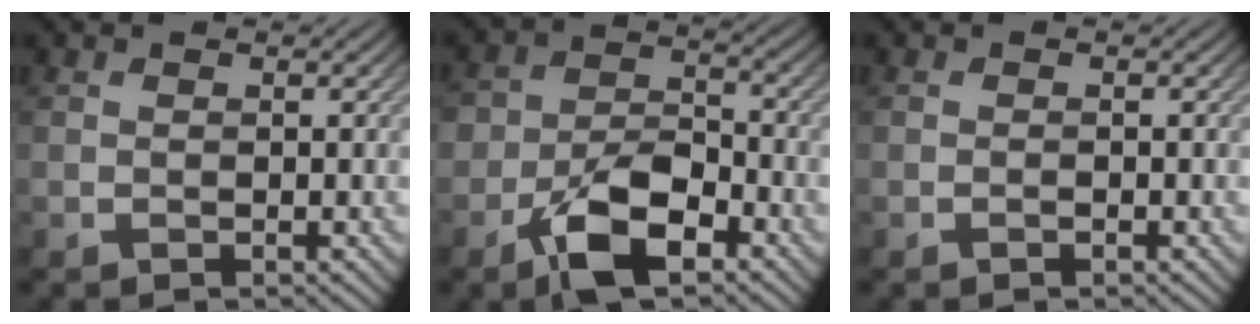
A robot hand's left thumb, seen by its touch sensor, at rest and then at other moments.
{"total": 8.4, "force": [-4.6, 4.5, 5.4], "torque": [-0.092, 0.003, -0.095]}
{"total": 0.6, "force": [-0.4, 0.1, 0.4], "torque": [-0.007, 0.000, -0.006]}